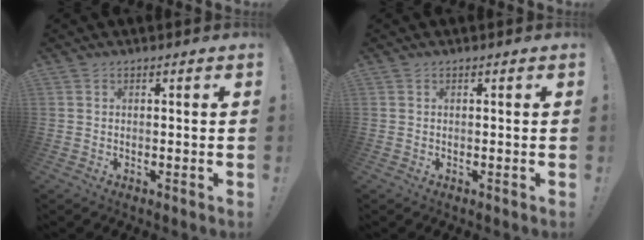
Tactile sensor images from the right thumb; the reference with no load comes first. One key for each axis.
{"total": 0.0}